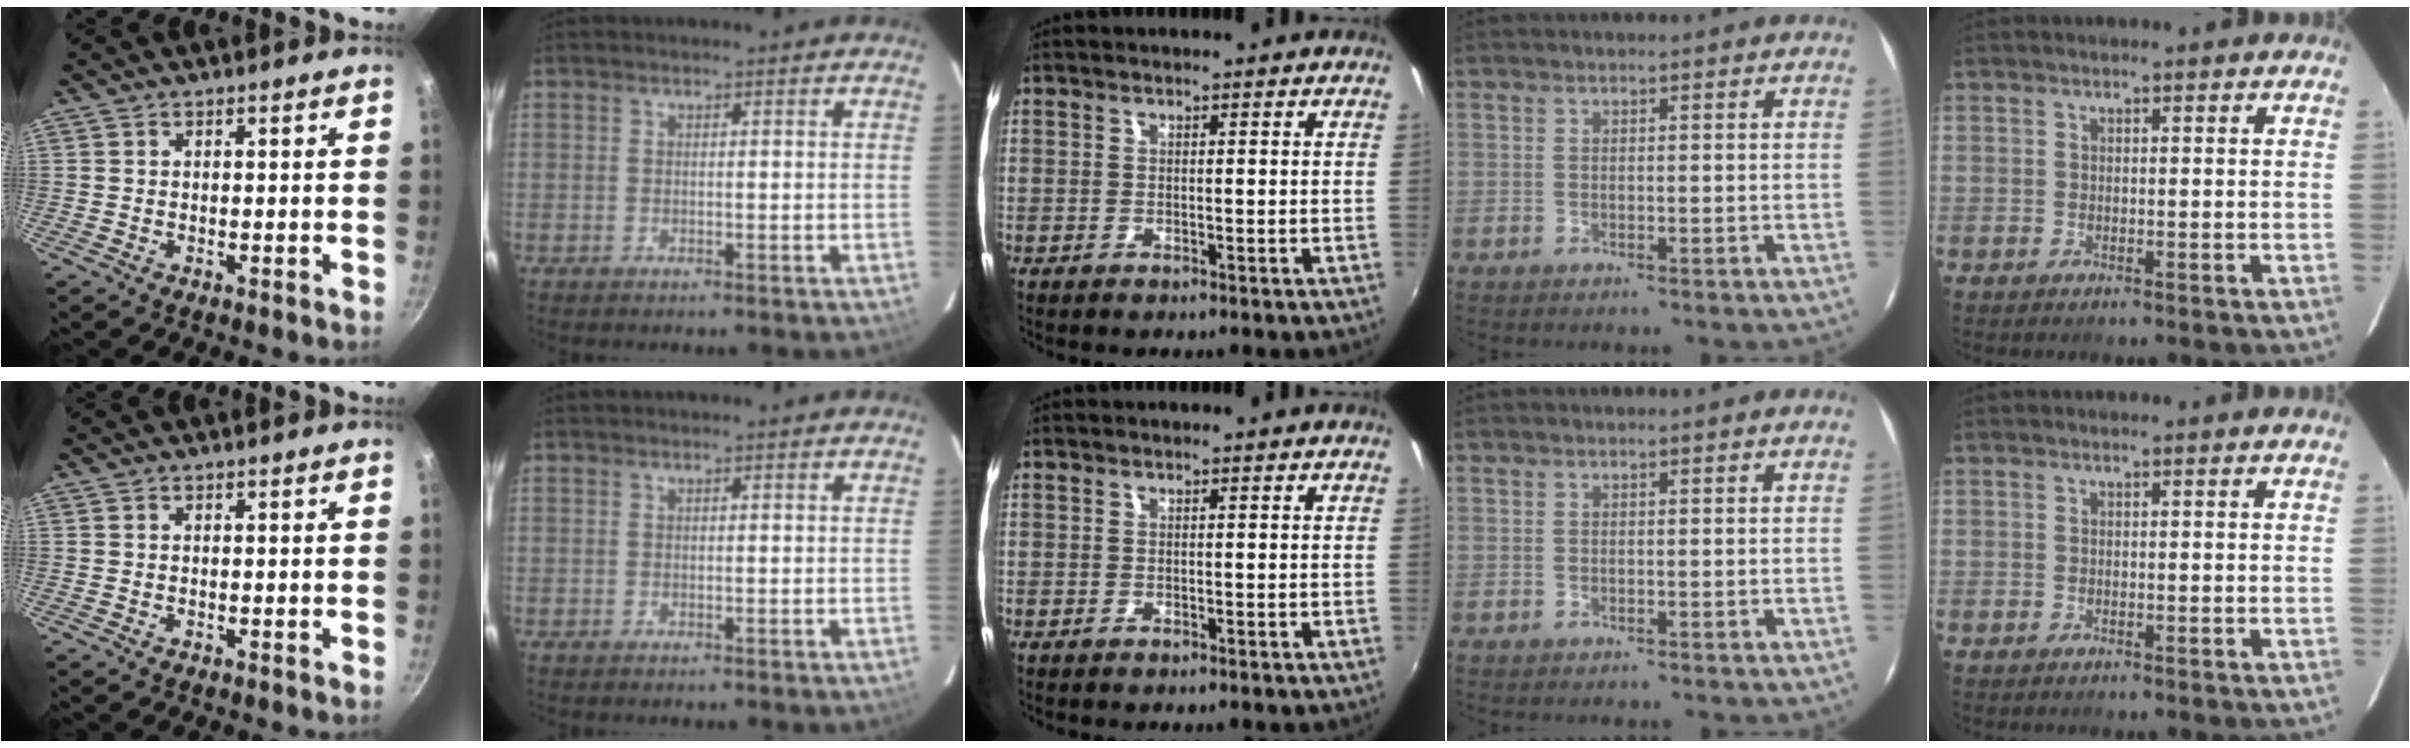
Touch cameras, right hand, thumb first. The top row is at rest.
{}